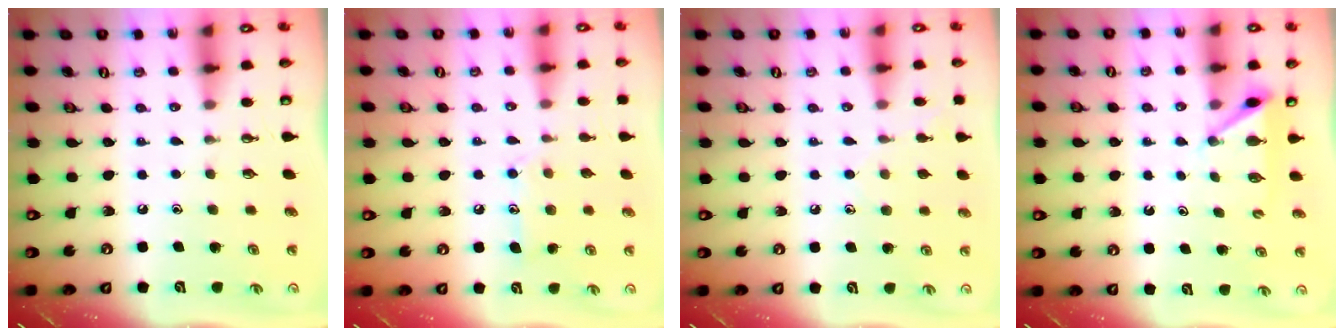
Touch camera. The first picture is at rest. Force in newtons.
{"total": 10.3, "press": 10.3, "slide": 0.7}
{"total": 8.4, "press": 8.4, "slide": 0.6}
{"total": 6.5, "press": 6.5, "slide": 0.4}